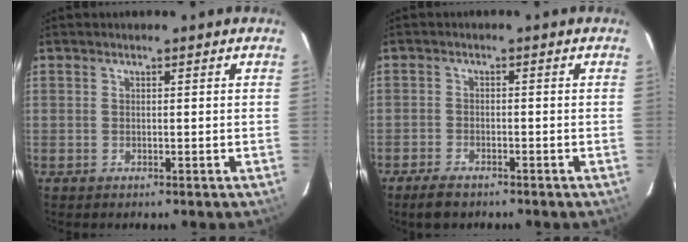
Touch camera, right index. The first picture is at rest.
{"total": 4.1, "force": [-3.3, 1.7, 1.9], "torque": [-0.053, -0.004, -0.059]}